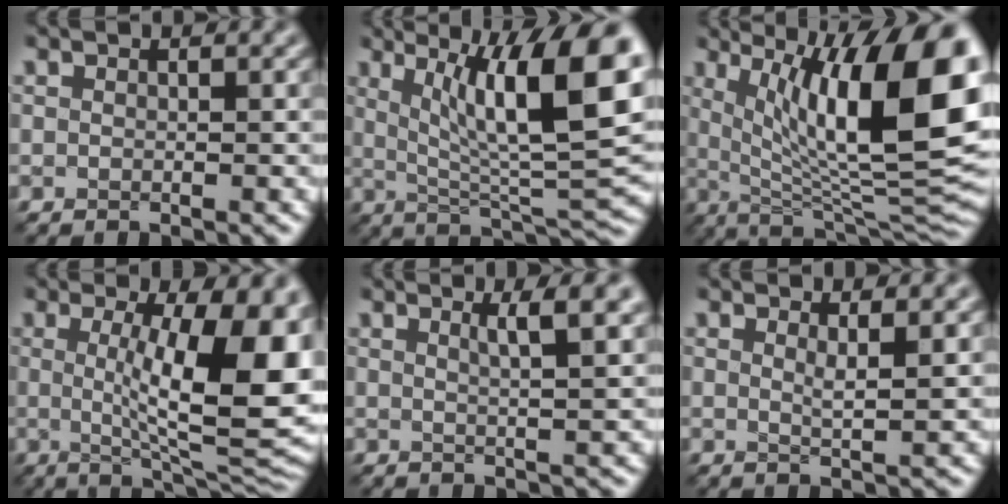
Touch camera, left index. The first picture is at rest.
{"total": 12.9, "force": [3.7, 3.2, 11.9], "torque": [-0.170, 0.000, 0.062]}
{"total": 15.9, "force": [3.8, 4.7, 14.7], "torque": [-0.201, -0.010, 0.064]}
{"total": 13.8, "force": [1.0, 4.0, 13.2], "torque": [-0.143, -0.008, 0.017]}
{"total": 3.3, "force": [1.5, 0.7, 2.8], "torque": [-0.026, 0.002, 0.019]}
{"total": 1.7, "force": [0.9, 0.4, 1.4], "torque": [-0.018, -0.004, 0.011]}